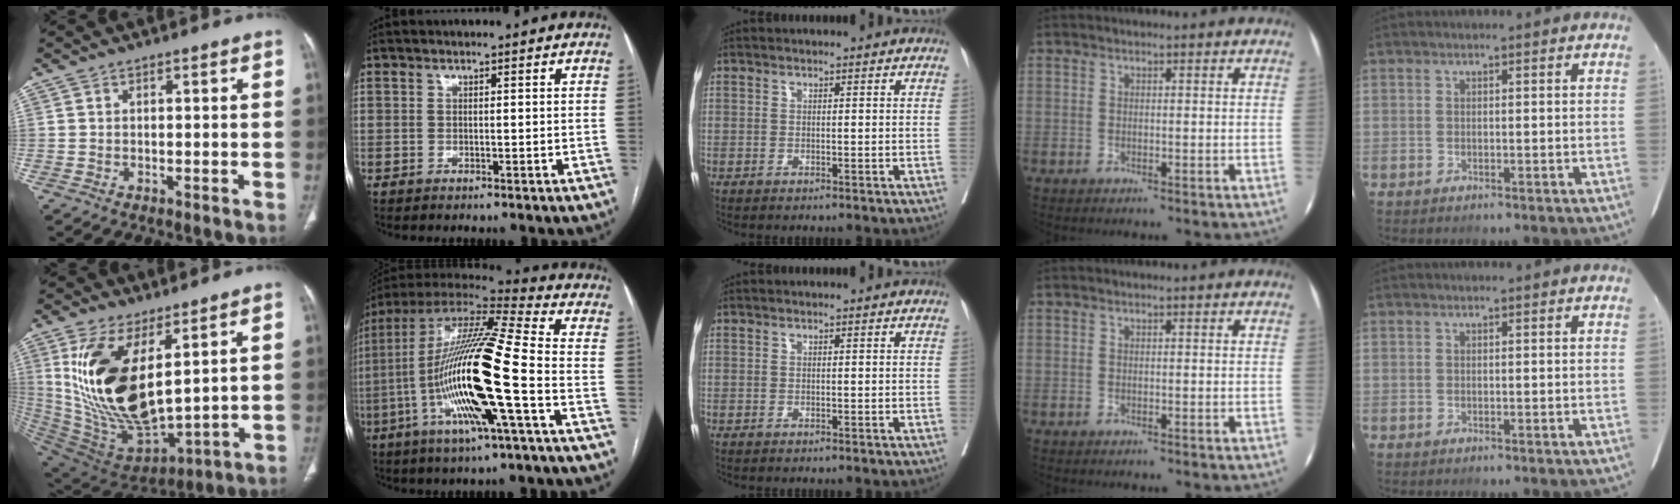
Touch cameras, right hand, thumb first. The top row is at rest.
{"thumb": {"total": 21.8, "force": [6.4, 10.1, 18.2], "torque": [-0.344, -0.038, 0.145]}, "index": {"total": 22.2, "force": [-5.2, 1.2, 21.6], "torque": [-0.428, -0.016, -0.104]}}